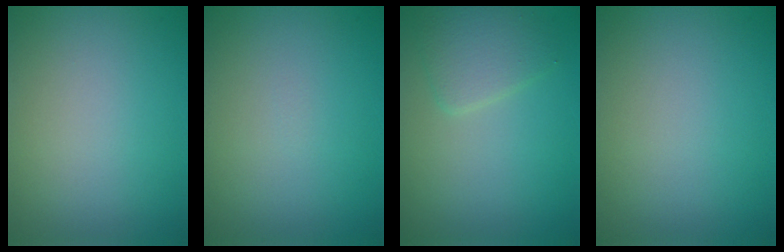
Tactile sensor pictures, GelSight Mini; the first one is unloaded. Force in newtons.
{"total": 0.0}
{"total": 2.5, "press": 2.5, "slide": 0.1}
{"total": 0.0}